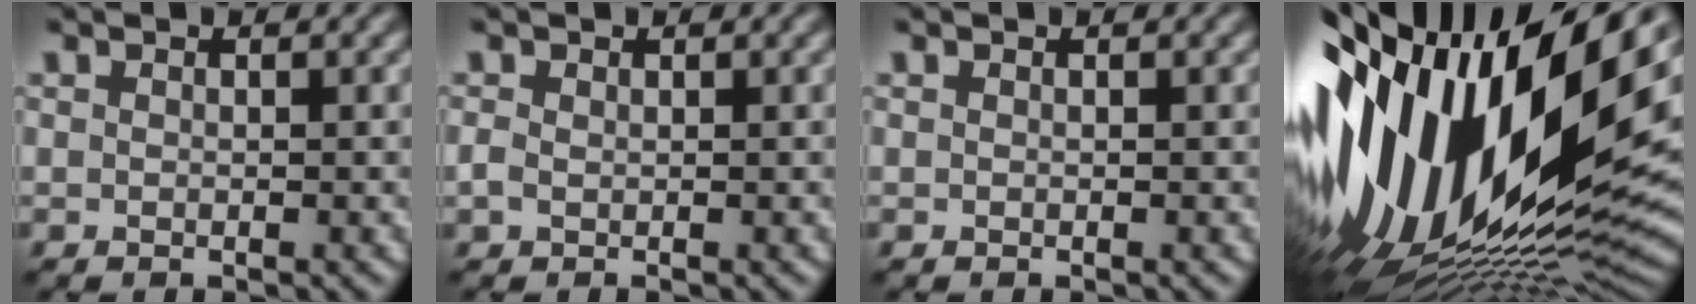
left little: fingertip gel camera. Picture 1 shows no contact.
{"total": 0.6, "force": [0.0, 0.5, 0.4], "torque": [-0.009, 0.002, -0.002]}
{"total": 0.0}
{"total": 19.4, "force": [1.3, 8.9, 17.2], "torque": [-0.316, -0.010, 0.010]}